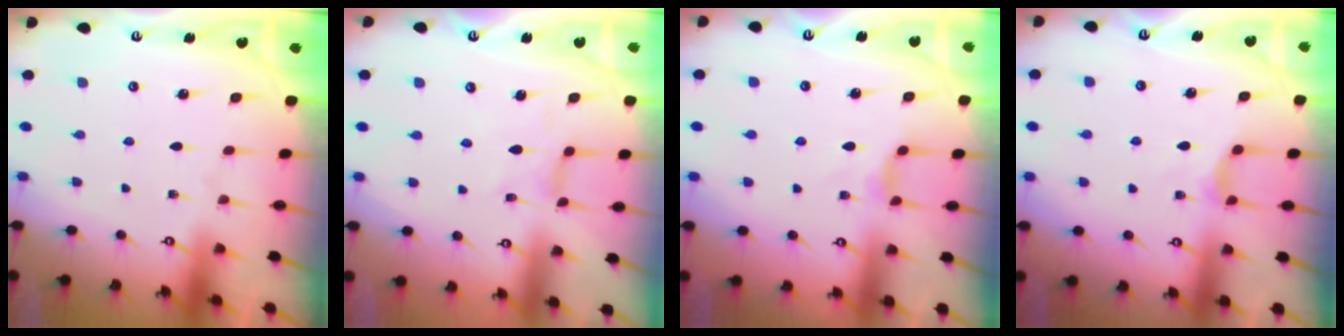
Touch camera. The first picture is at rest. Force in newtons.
{"total": 4.2, "press": 4.2, "slide": 0.2}
{"total": 4.6, "press": 4.5, "slide": 0.7}
{"total": 2.6, "press": 2.5, "slide": 0.4}